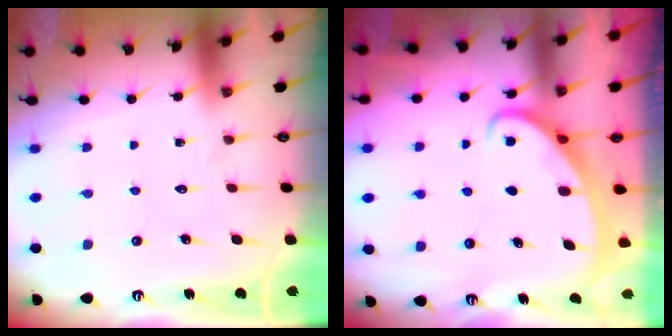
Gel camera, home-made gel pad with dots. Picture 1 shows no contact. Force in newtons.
{"total": 2.6, "press": 2.5, "slide": 0.4}